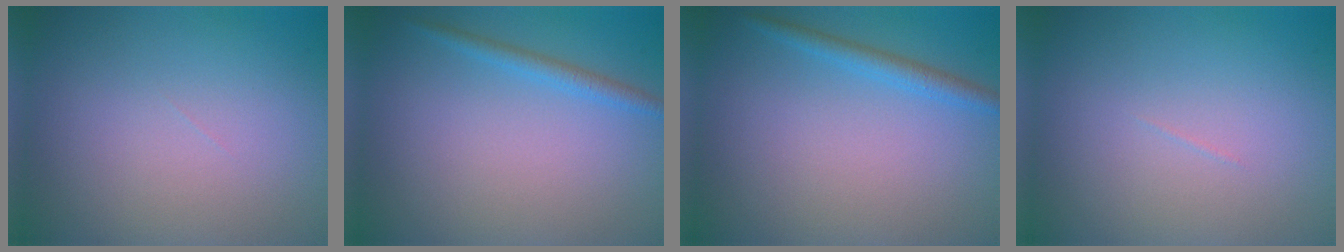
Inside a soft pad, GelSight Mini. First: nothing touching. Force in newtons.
{"total": 1.5, "press": 1.5, "slide": 0.1}
{"total": 1.8, "press": 1.8, "slide": 0.2}
{"total": 0.0}